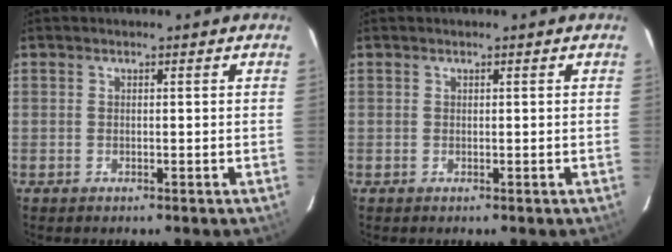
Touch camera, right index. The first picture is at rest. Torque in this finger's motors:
{"motor_torque": [-0.09, 0.19, -0.02, 0.01]}